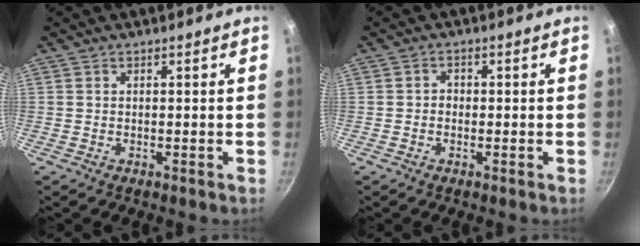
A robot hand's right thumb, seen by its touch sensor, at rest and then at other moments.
{"total": 1.6, "force": [-0.3, 1.4, 0.8], "torque": [-0.010, 0.006, -0.008]}